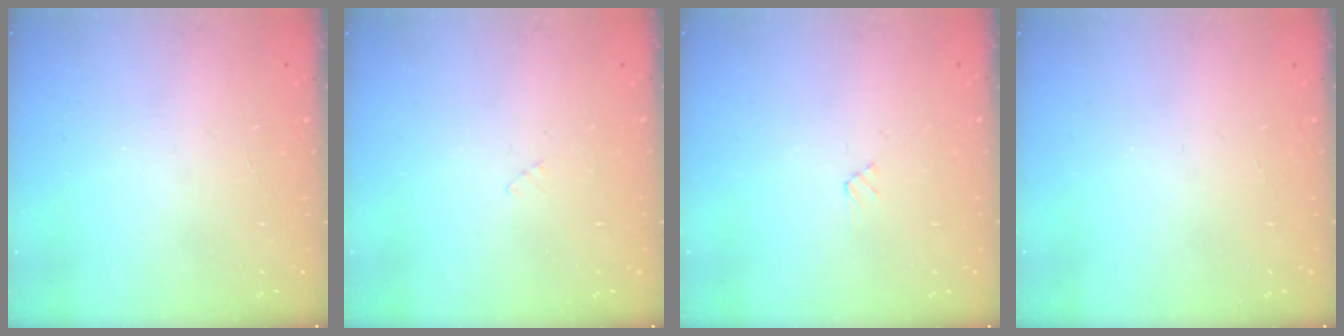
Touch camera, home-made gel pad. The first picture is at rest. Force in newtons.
{"total": 2.7, "press": 2.7, "slide": 0.3}
{"total": 2.7, "press": 2.7, "slide": 0.3}
{"total": 0.0}